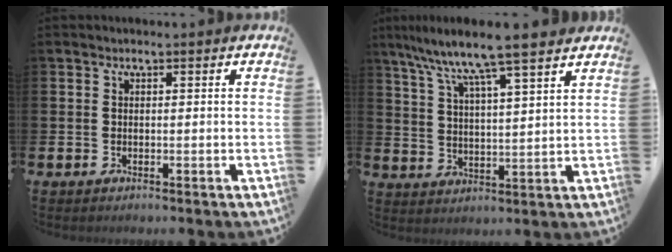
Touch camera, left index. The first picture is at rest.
{"total": 8.9, "force": [8.0, 0.2, 4.0], "torque": [-0.100, -0.049, 0.135]}